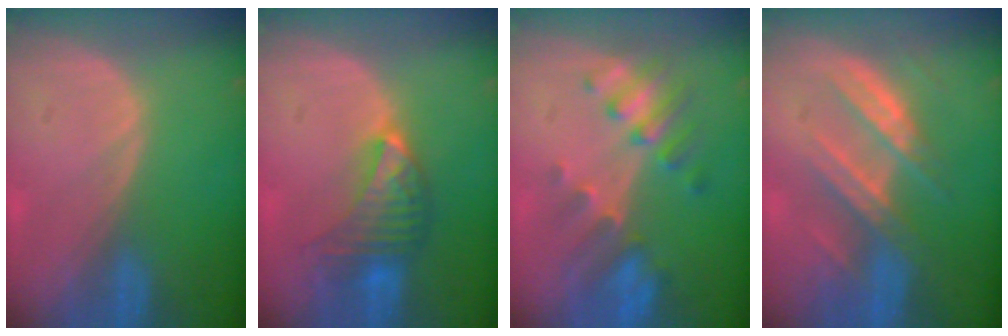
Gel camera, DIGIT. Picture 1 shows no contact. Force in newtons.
{"total": 7.0, "press": 6.7, "slide": 1.9}
{"total": 7.7, "press": 6.9, "slide": 3.3}
{"total": 7.5, "press": 7.2, "slide": 2.0}